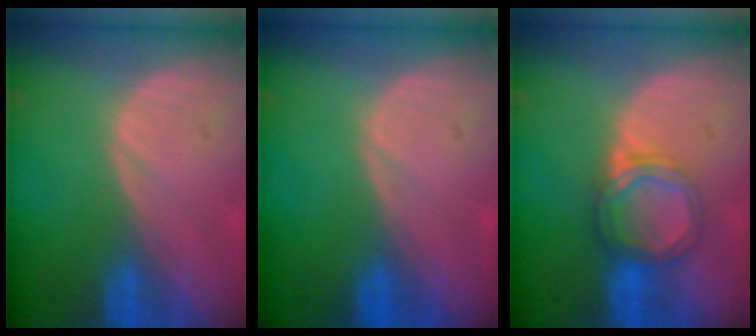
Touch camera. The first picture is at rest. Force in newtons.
{"total": 0.0}
{"total": 5.3, "press": 5.0, "slide": 1.9}